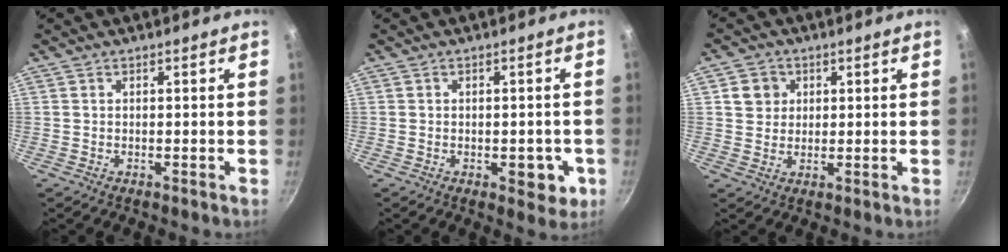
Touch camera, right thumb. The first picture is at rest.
{"total": 5.6, "force": [-1.6, 3.2, 4.3], "torque": [-0.023, 0.004, -0.017]}
{"total": 4.7, "force": [1.4, 4.3, 1.3], "torque": [0.007, 0.004, 0.021]}